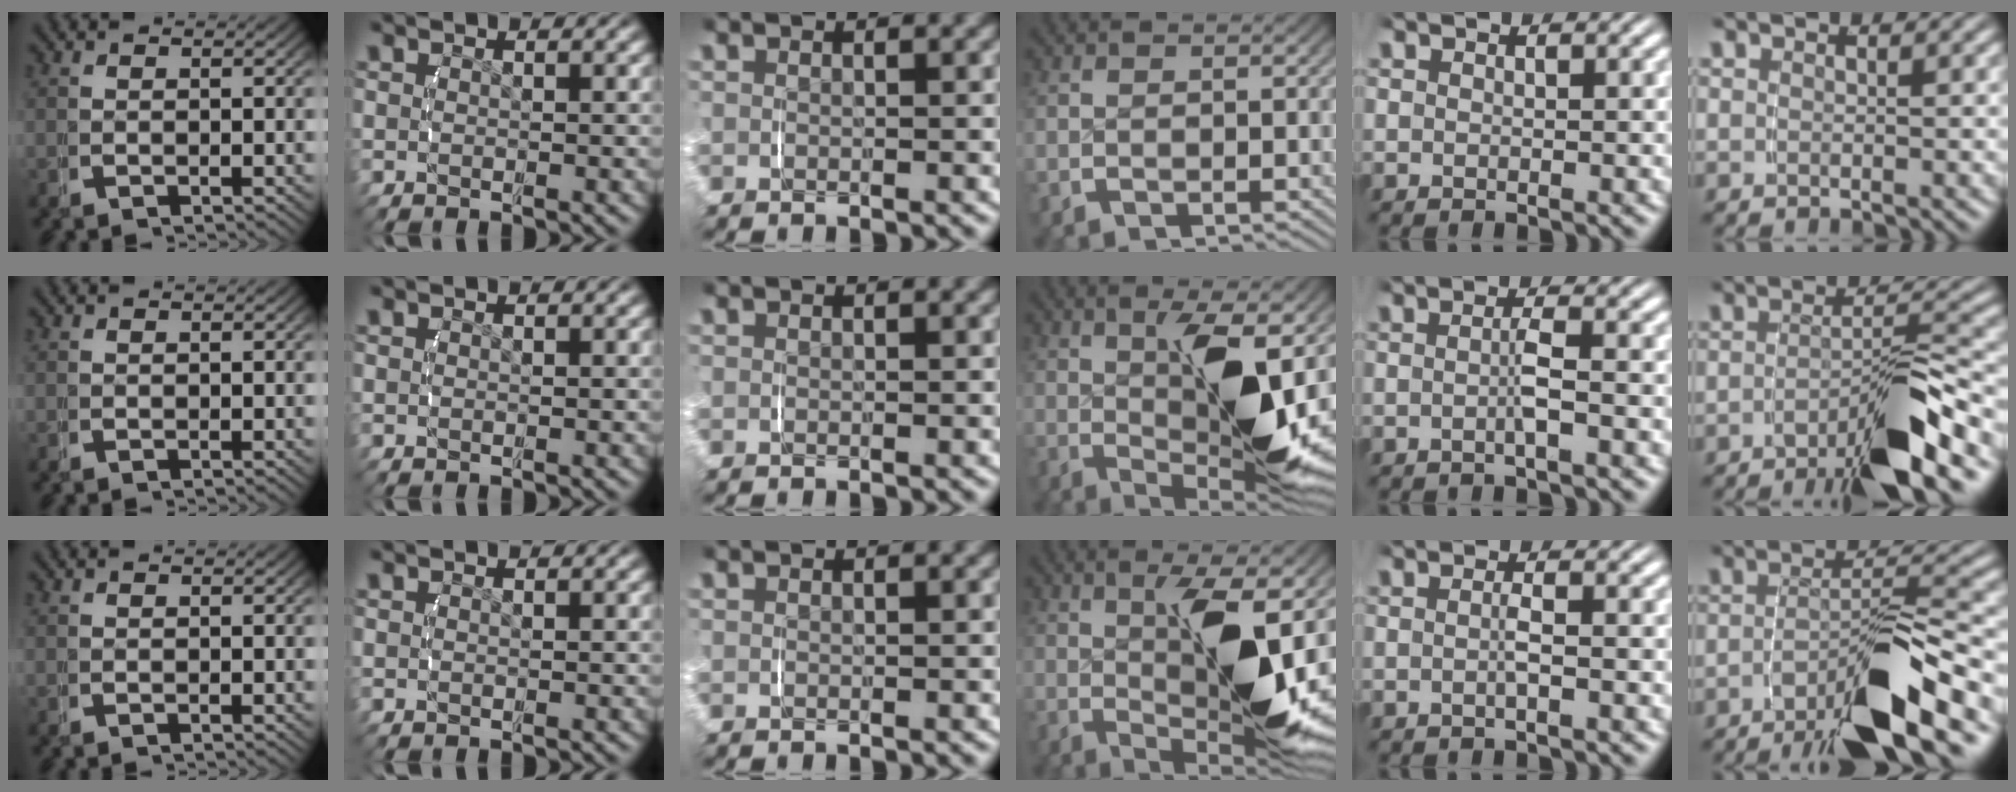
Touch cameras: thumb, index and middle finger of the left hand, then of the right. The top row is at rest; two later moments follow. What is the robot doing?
{"motion": "lift_and_place", "object": "jar lid"}